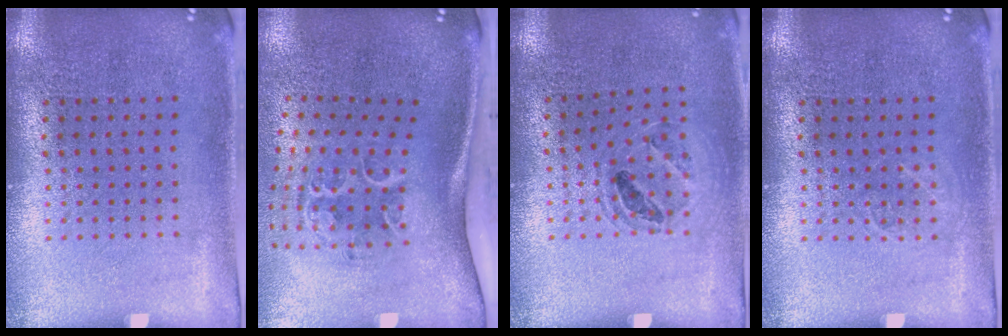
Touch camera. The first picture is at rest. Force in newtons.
{"total": 2.1, "press": 1.4, "slide": 1.6}
{"total": 1.0, "press": 0.9, "slide": 0.2}
{"total": 0.9, "press": 0.8, "slide": 0.2}